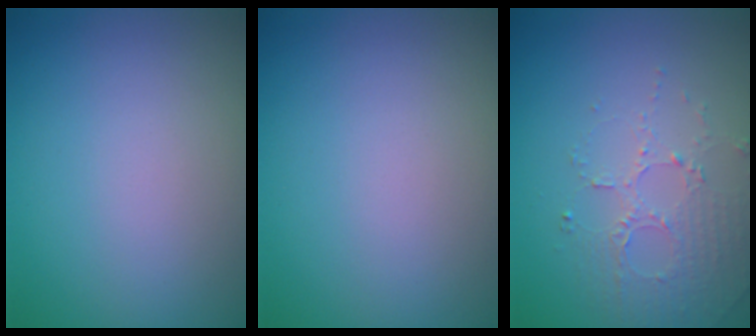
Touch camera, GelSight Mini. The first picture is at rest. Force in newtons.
{"total": 0.0}
{"total": 1.9, "press": 1.5, "slide": 1.1}